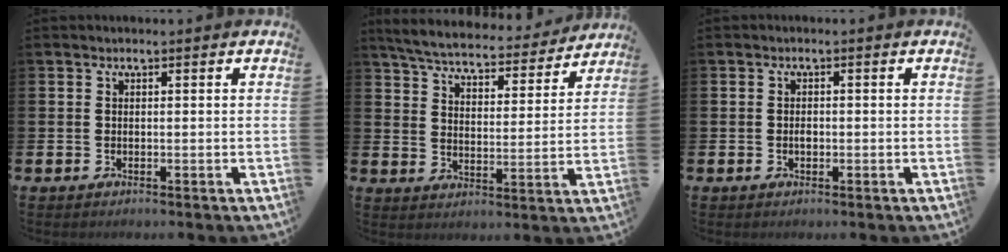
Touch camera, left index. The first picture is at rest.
{"total": 6.0, "force": [5.7, 0.9, 1.7], "torque": [-0.063, -0.039, 0.095]}
{"total": 1.0, "force": [-0.2, 0.6, 0.8], "torque": [-0.013, 0.003, -0.006]}